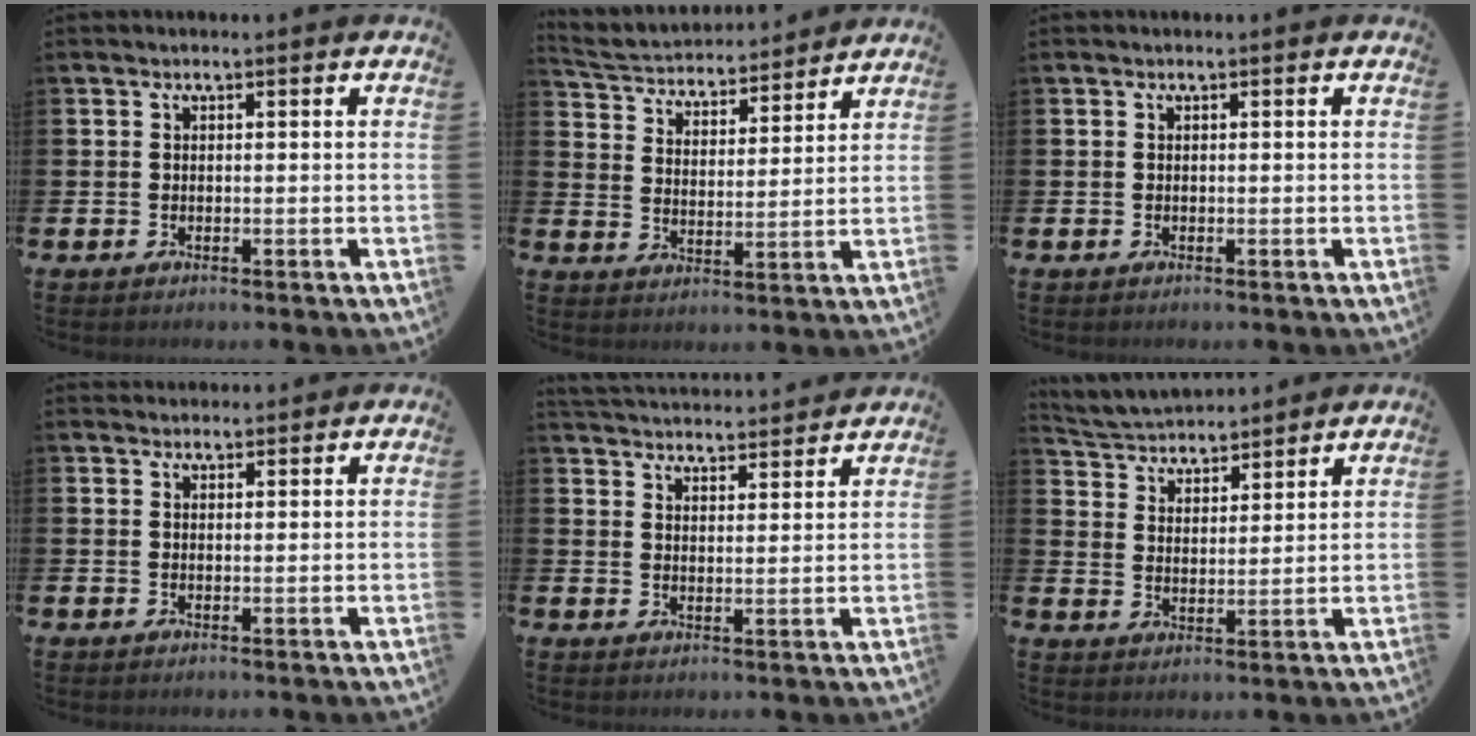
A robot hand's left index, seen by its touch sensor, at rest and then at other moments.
{"total": 4.4, "force": [4.2, 1.3, 0.2], "torque": [-0.031, -0.036, 0.068]}
{"total": 0.0}
{"total": 1.8, "force": [1.7, 0.5, 0.0], "torque": [0.009, -0.005, 0.029]}
{"total": 4.4, "force": [4.4, 0.3, -0.2], "torque": [-0.006, -0.034, 0.077]}
{"total": 4.3, "force": [4.2, 1.2, -0.2], "torque": [-0.021, -0.029, 0.072]}